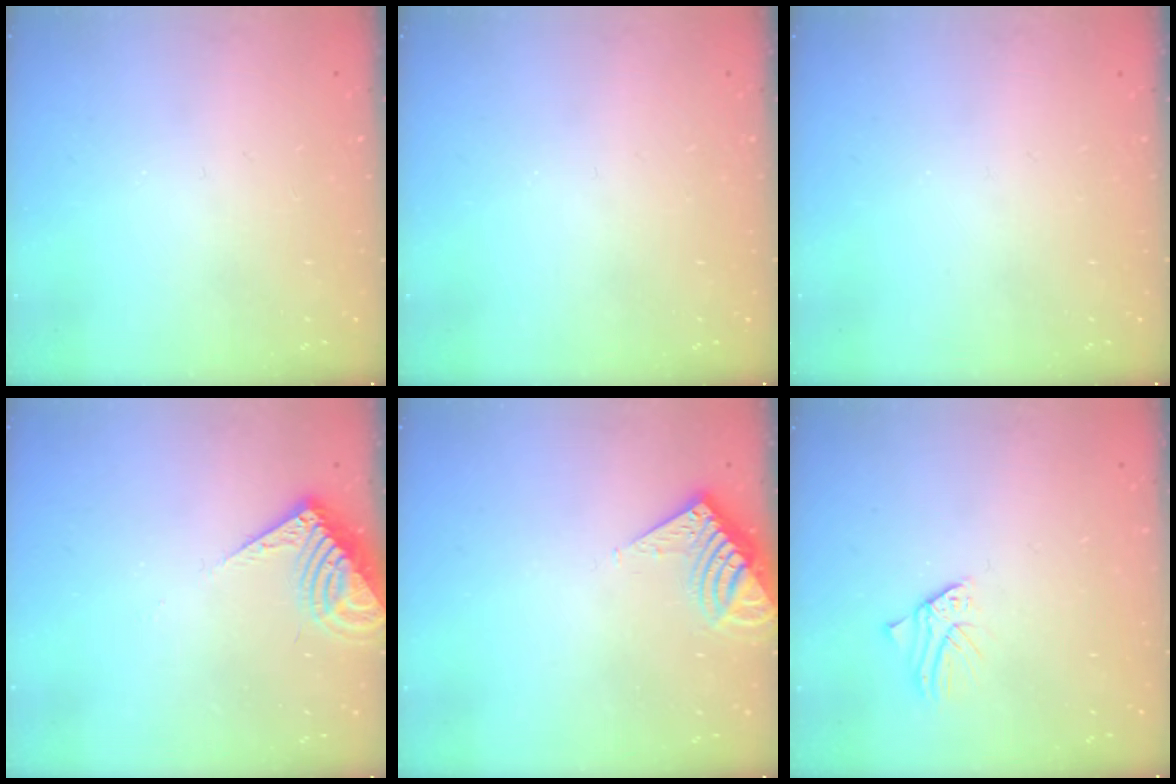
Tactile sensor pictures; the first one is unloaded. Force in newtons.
{"total": 0.0}
{"total": 0.0}
{"total": 7.6, "press": 7.5, "slide": 1.1}
{"total": 7.9, "press": 7.9, "slide": 0.3}
{"total": 1.2, "press": 1.2, "slide": 0.1}